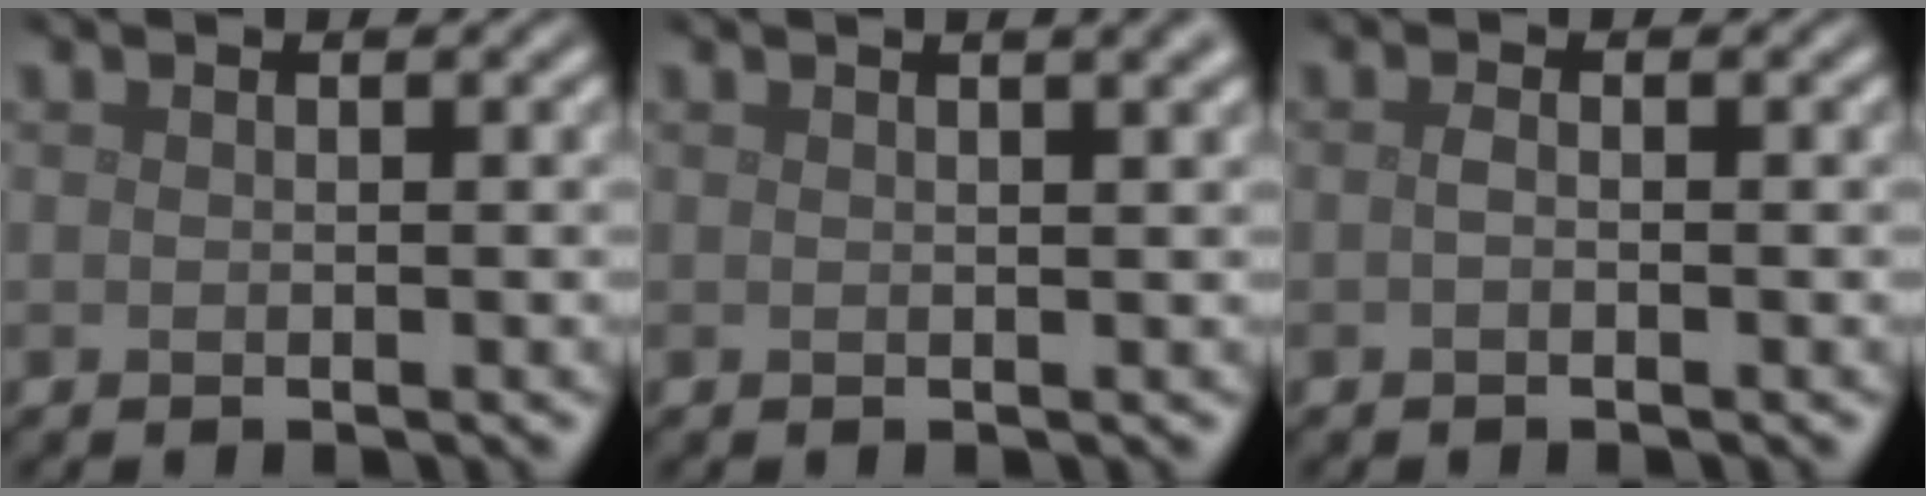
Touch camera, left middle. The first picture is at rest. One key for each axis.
{"total": 3.6, "fx": 1.9, "fy": 1.5, "fz": 2.6, "tx": -0.006, "ty": 0.014, "tz": 0.003}
{"total": 0.7, "fx": -0.3, "fy": 0.3, "fz": 0.6, "tx": -0.016, "ty": 0.000, "tz": -0.006}